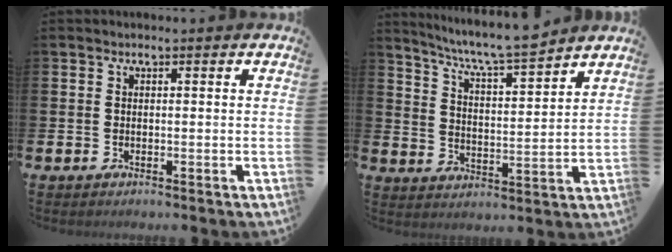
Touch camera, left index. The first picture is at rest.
{"total": 7.0, "force": [6.6, -0.1, 2.2], "torque": [-0.069, -0.049, 0.113]}